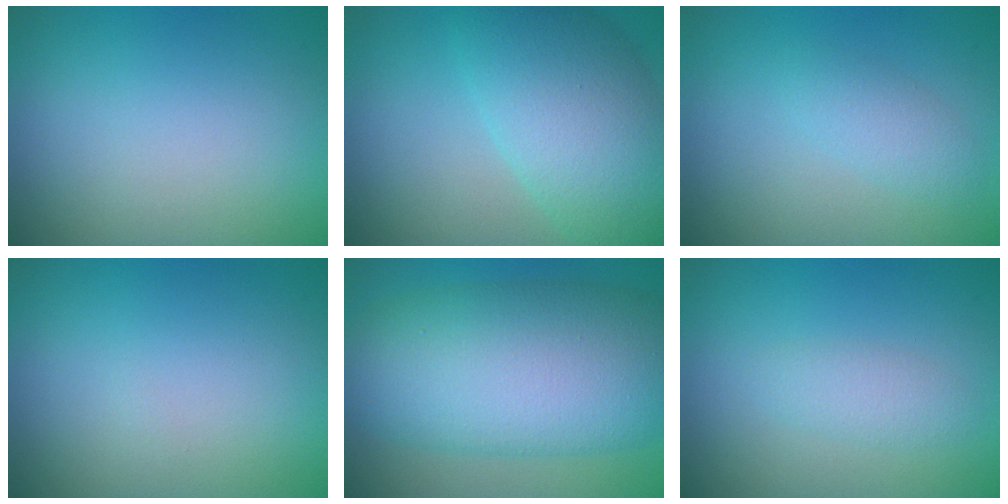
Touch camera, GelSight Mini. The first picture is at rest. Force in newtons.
{"total": 8.1, "press": 8.1, "slide": 0.3}
{"total": 1.6, "press": 1.6, "slide": 0.1}
{"total": 0.0}
{"total": 12.2, "press": 12.2, "slide": 0.2}
{"total": 1.5, "press": 1.5, "slide": 0.0}